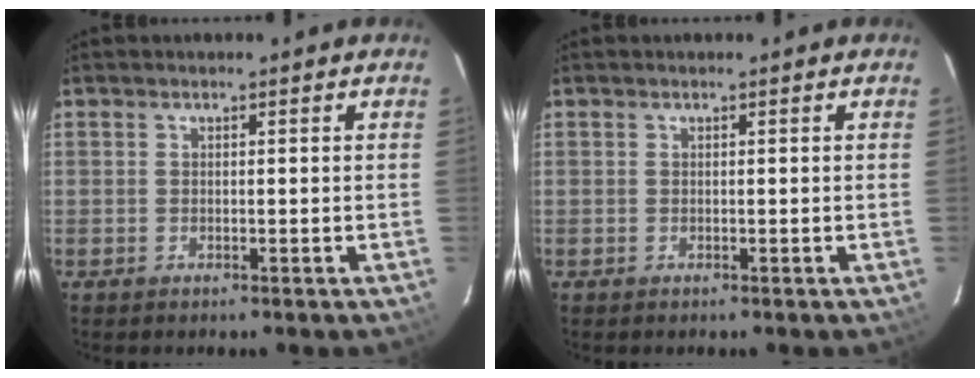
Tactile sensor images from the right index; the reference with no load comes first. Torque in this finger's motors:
{"motor_torque": [0.00, 0.00, 0.00, 0.00]}